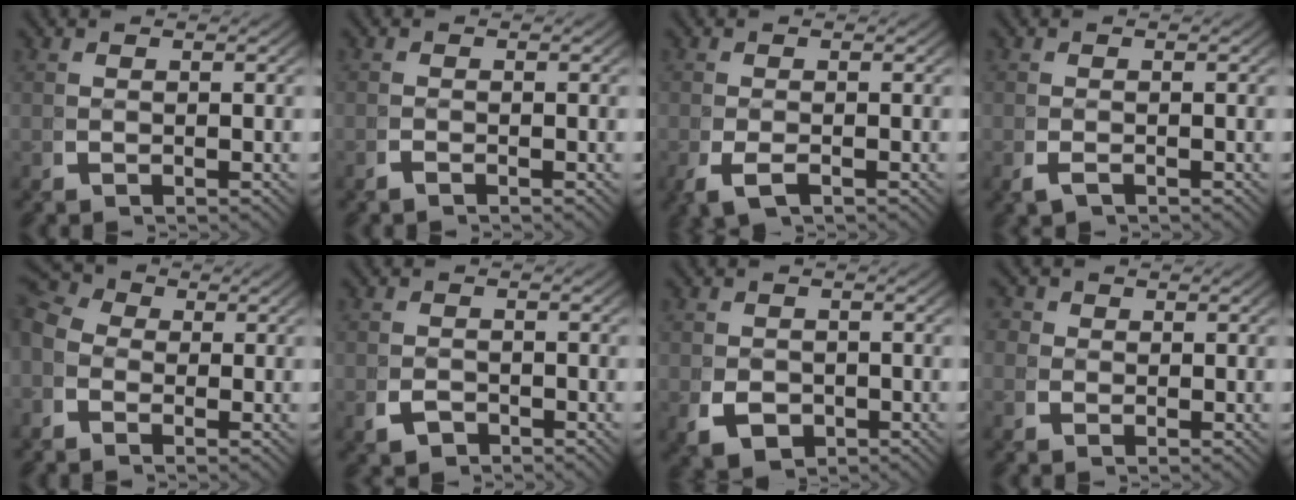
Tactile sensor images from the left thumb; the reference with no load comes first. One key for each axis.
{"total": 0.6, "fx": -0.6, "fy": -0.1, "fz": 0.1, "tx": 0.000, "ty": -0.002, "tz": -0.014}
{"total": 2.0, "fx": -1.0, "fy": 1.0, "fz": 1.4, "tx": -0.044, "ty": -0.010, "tz": -0.012}
{"total": 1.0, "fx": -0.8, "fy": 0.4, "fz": 0.4, "tx": -0.015, "ty": -0.006, "tz": -0.009}
{"total": 5.4, "fx": 0.8, "fy": 4.4, "fz": 3.0, "tx": -0.053, "ty": 0.001, "tz": -0.004}
{"total": 1.8, "fx": -1.4, "fy": 1.0, "fz": 0.5, "tx": -0.014, "ty": -0.011, "tz": -0.018}
{"total": 3.7, "fx": -1.4, "fy": 2.8, "fz": 2.1, "tx": -0.042, "ty": -0.021, "tz": -0.014}
{"total": 2.5, "fx": 0.5, "fy": 2.3, "fz": 0.7, "tx": -0.015, "ty": -0.006, "tz": 0.002}